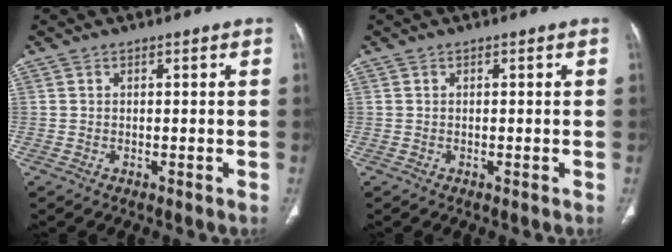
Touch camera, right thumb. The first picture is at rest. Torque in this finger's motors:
{"motor_torque": [0.05, 0.04, -0.09, 0.00, 0.03]}